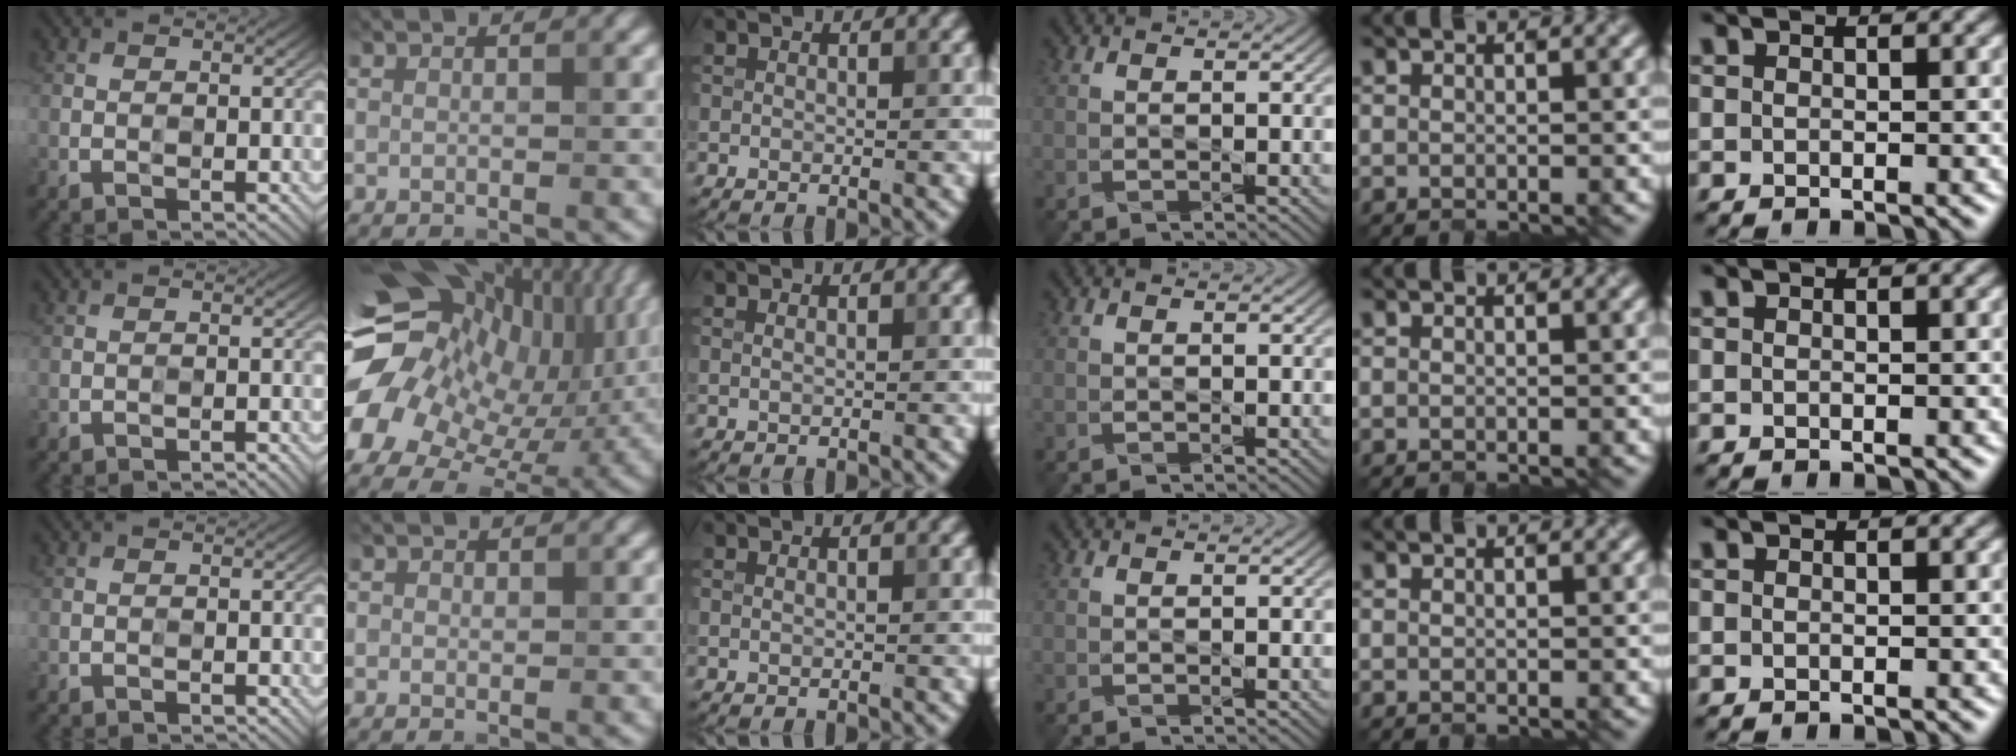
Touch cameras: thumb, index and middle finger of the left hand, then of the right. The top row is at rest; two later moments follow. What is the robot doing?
{"motion": "close", "object": "sandwich press"}